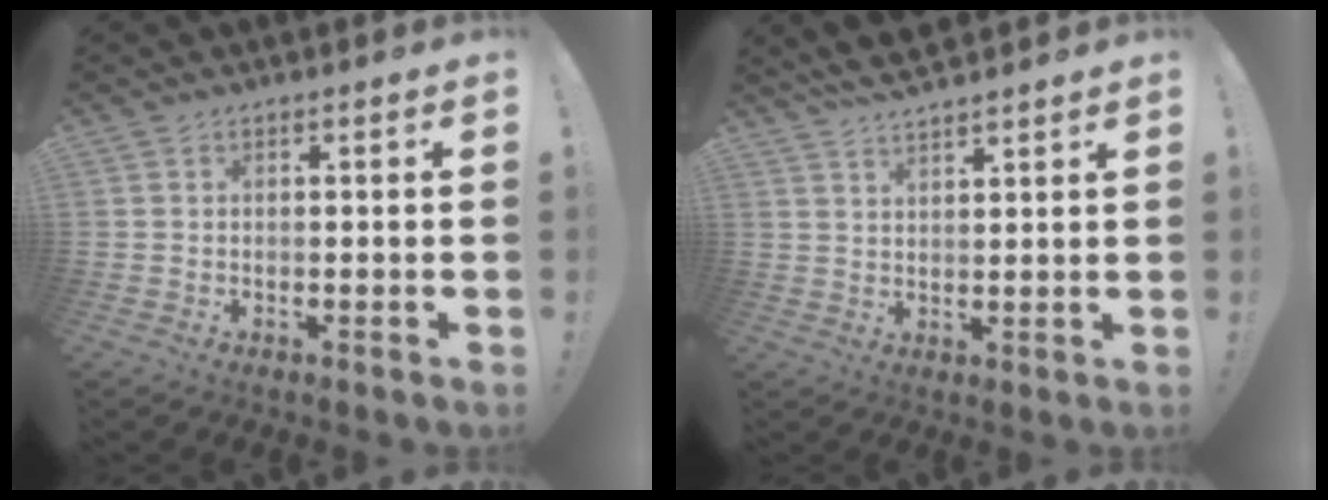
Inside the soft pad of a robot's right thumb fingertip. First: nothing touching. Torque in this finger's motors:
{"motor_torque": [-0.09, 0.09, 0.40, 0.35, 0.00]}